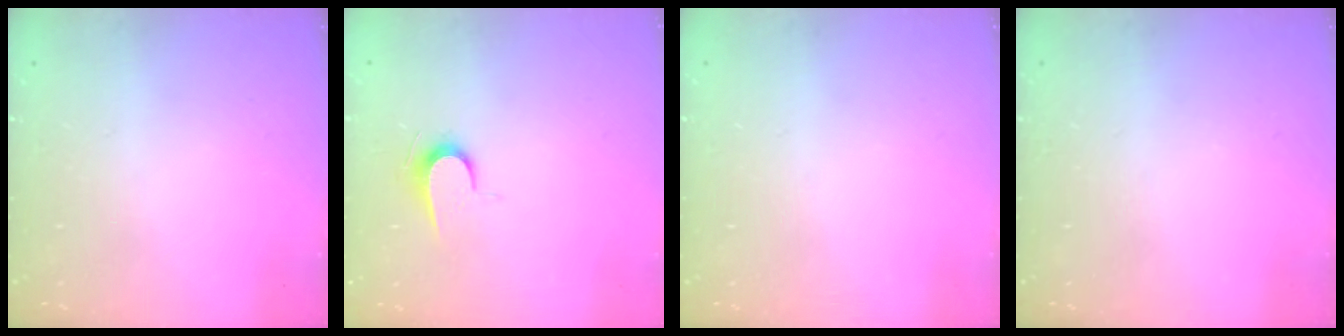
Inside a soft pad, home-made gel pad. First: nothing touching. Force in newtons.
{"total": 6.1, "press": 6.0, "slide": 0.6}
{"total": 0.0}
{"total": 0.0}